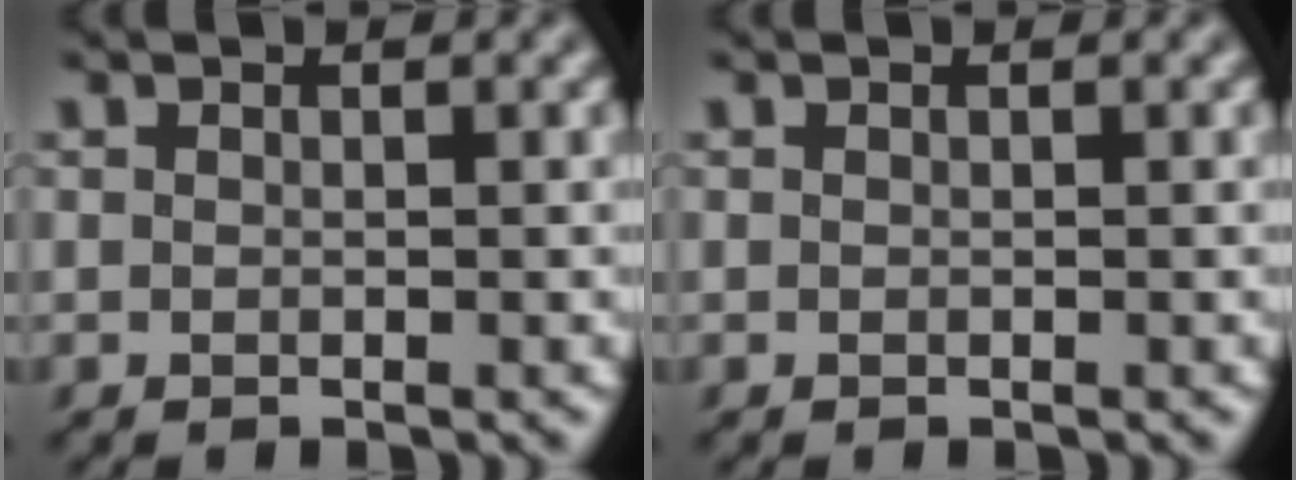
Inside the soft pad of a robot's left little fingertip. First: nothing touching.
{"total": 0.0}